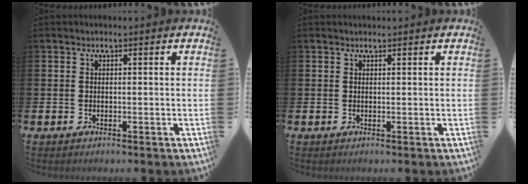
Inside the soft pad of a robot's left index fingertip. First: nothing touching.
{"total": 0.6, "force": [0.6, 0.0, 0.1], "torque": [0.001, 0.000, 0.010]}